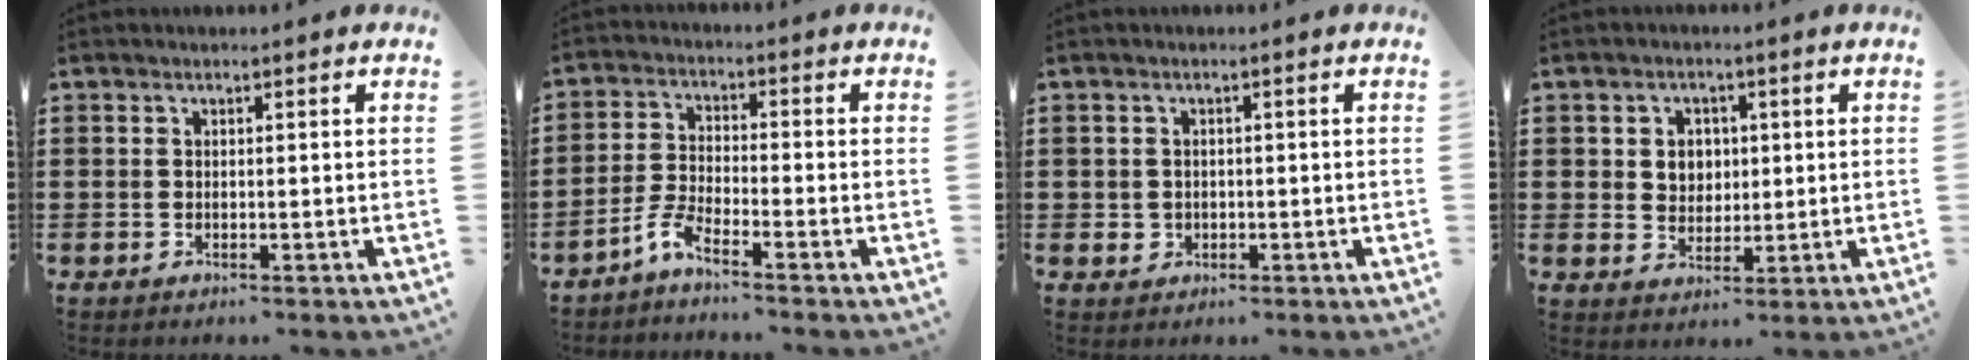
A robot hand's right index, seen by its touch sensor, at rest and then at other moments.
{"total": 3.8, "force": [-3.3, 0.3, 1.8], "torque": [-0.064, -0.006, -0.075]}
{"total": 1.3, "force": [-0.1, 1.3, 0.1], "torque": [-0.008, 0.006, -0.005]}
{"total": 3.5, "force": [0.8, 3.2, 1.3], "torque": [-0.038, 0.010, 0.011]}